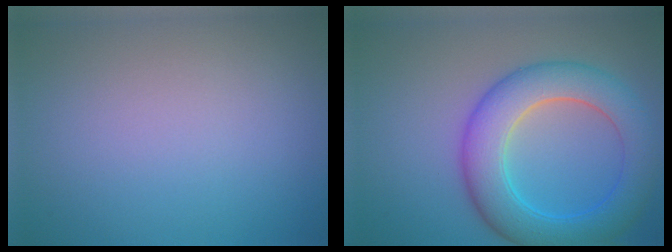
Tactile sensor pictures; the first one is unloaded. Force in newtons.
{"total": 7.6, "press": 7.6, "slide": 0.3}